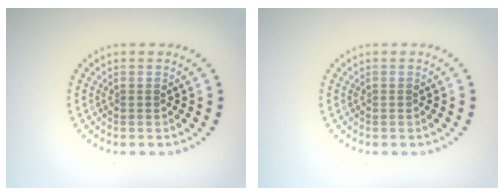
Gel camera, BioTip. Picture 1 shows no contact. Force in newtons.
{"total": 0.0}